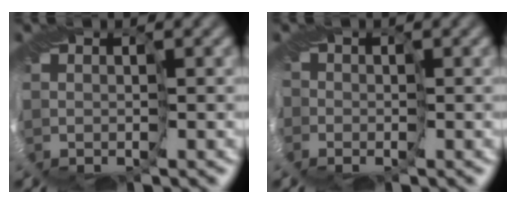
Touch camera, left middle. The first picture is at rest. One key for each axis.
{"total": 2.0, "fx": -0.3, "fy": 1.9, "fz": 0.6, "tx": -0.009, "ty": -0.003, "tz": -0.011}